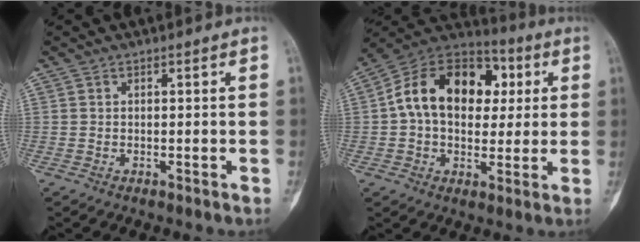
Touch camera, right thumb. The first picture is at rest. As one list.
[{"total": 19.3, "force": [3.1, 13.5, 13.5], "torque": [-0.189, 0.027, 0.043]}]